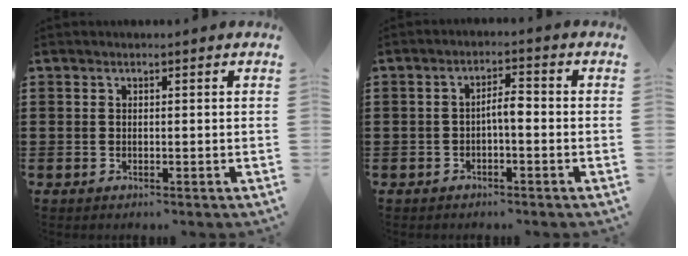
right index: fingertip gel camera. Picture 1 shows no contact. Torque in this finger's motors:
{"motor_torque": [0.91, -0.45, 0.09, 0.11]}